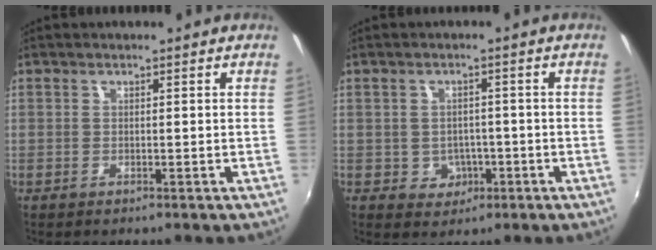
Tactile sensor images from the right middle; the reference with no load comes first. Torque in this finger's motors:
{"motor_torque": [0.42, -0.36, -0.04, 0.00]}